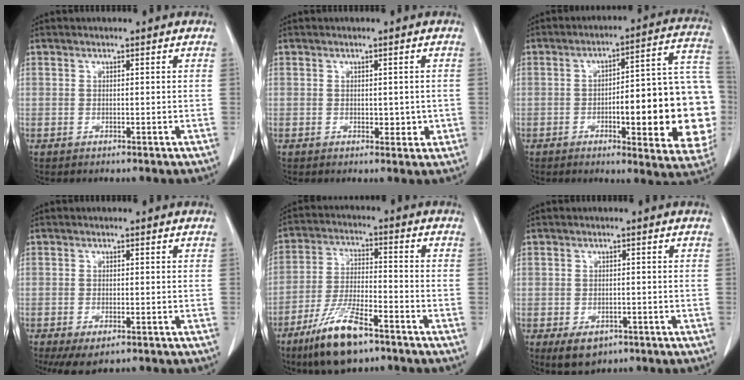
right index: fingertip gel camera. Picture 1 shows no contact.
{"total": 2.3, "force": [-0.2, 1.5, 1.8], "torque": [-0.017, 0.000, 0.003]}
{"total": 21.7, "force": [-3.7, 4.4, 21.0], "torque": [-0.199, 0.032, -0.036]}
{"total": 4.5, "force": [-2.7, 1.8, 3.1], "torque": [-0.051, -0.010, -0.037]}
{"total": 11.6, "force": [-7.7, 2.8, 8.2], "torque": [-0.167, -0.021, -0.138]}
{"total": 4.4, "force": [-2.4, 3.0, 2.2], "torque": [-0.033, -0.003, -0.026]}